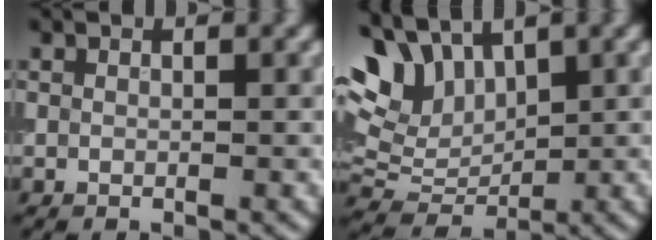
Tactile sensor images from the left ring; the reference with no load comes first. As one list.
[{"total": 6.4, "force": [3.6, 3.7, 3.9], "torque": [-0.083, 0.005, 0.064]}]